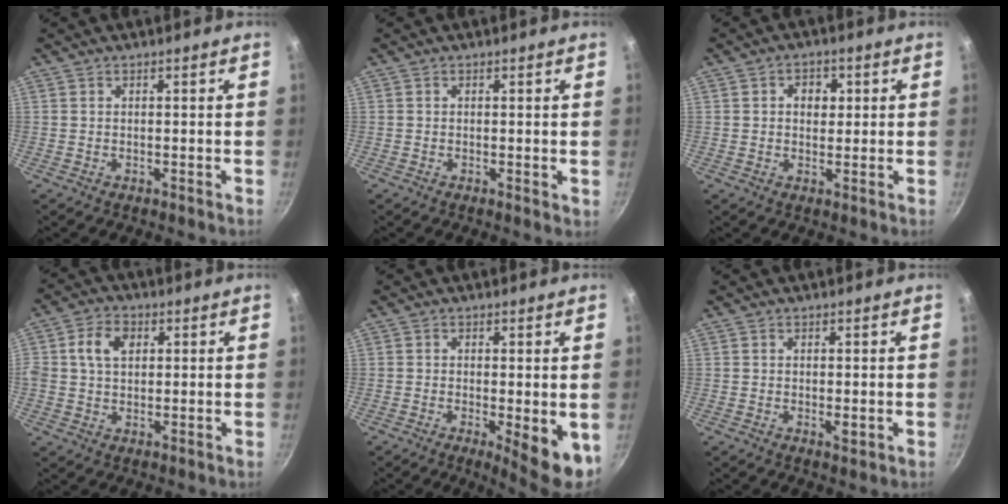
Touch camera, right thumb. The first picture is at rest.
{"total": 0.6, "force": [0.1, 0.4, 0.5], "torque": [-0.004, -0.001, 0.000]}
{"total": 4.0, "force": [0.8, 3.2, 2.1], "torque": [-0.014, 0.002, 0.008]}
{"total": 6.2, "force": [1.6, 4.6, 3.9], "torque": [-0.053, 0.005, 0.020]}
{"total": 7.6, "force": [-1.5, 2.2, 7.1], "torque": [-0.083, -0.008, -0.013]}
{"total": 1.3, "force": [-0.1, 0.5, 1.2], "torque": [-0.021, -0.004, -0.001]}